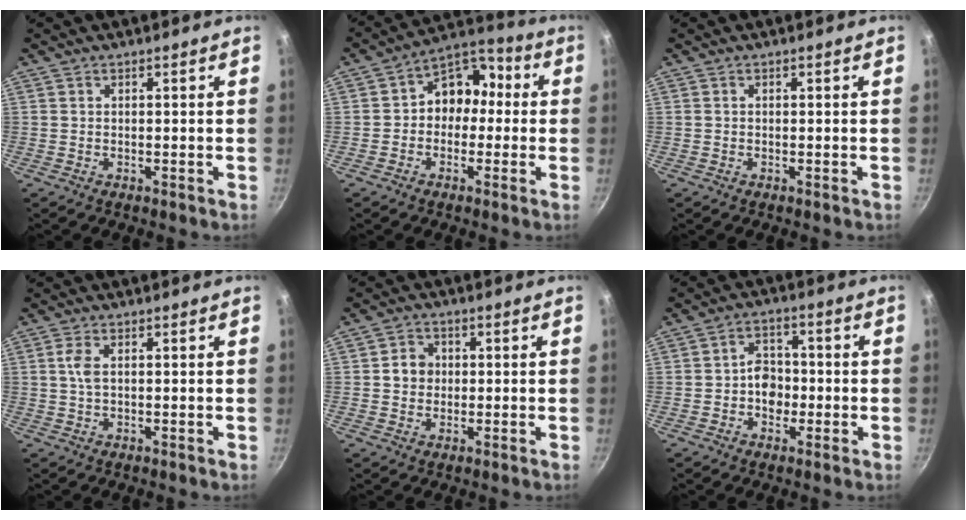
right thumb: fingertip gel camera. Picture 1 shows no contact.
{"total": 8.2, "force": [0.1, 6.4, 5.2], "torque": [-0.020, 0.027, -0.016]}
{"total": 0.0}
{"total": 2.9, "force": [0.5, 1.3, 2.5], "torque": [-0.056, 0.005, 0.009]}
{"total": 4.4, "force": [0.3, 4.0, 1.9], "torque": [-0.004, 0.006, -0.002]}
{"total": 6.1, "force": [-1.1, 4.9, 3.5], "torque": [-0.016, 0.018, -0.023]}